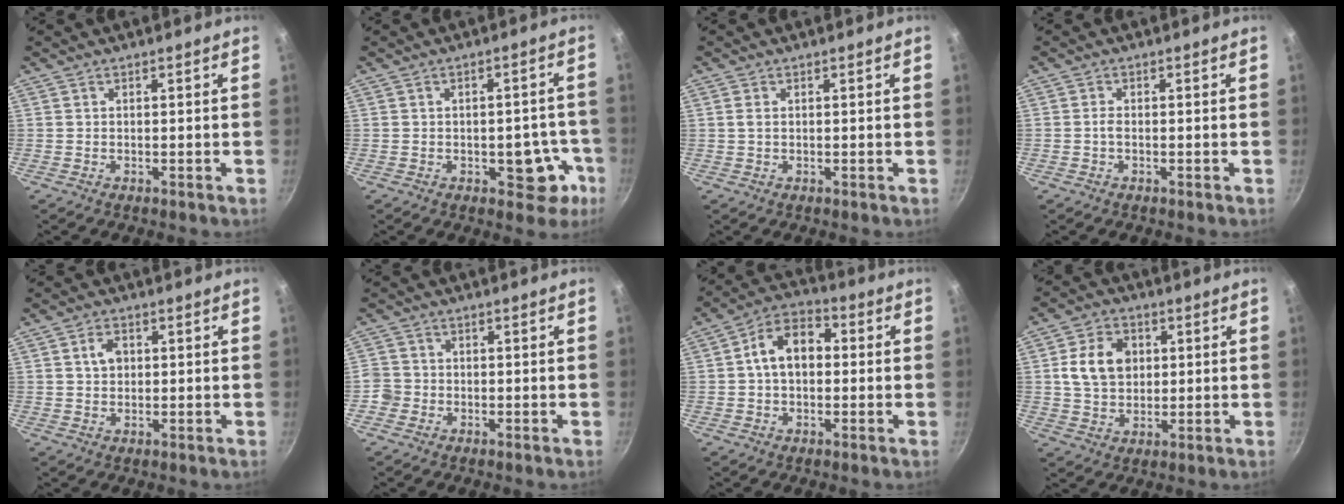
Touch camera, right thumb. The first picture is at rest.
{"total": 7.8, "force": [-2.9, 4.6, 5.6], "torque": [-0.019, 0.025, -0.031]}
{"total": 1.3, "force": [0.3, 0.9, 1.0], "torque": [-0.020, 0.002, 0.004]}
{"total": 1.1, "force": [-0.3, 0.5, 0.8], "torque": [-0.017, 0.005, -0.007]}
{"total": 3.5, "force": [0.8, 2.6, 2.3], "torque": [-0.026, 0.004, 0.013]}
{"total": 3.4, "force": [-1.3, 3.1, 0.6], "torque": [0.004, 0.019, -0.028]}
{"total": 10.2, "force": [0.7, 6.9, 7.4], "torque": [-0.090, 0.032, -0.004]}
{"total": 10.1, "force": [1.9, 7.8, 6.1], "torque": [-0.088, 0.005, 0.030]}